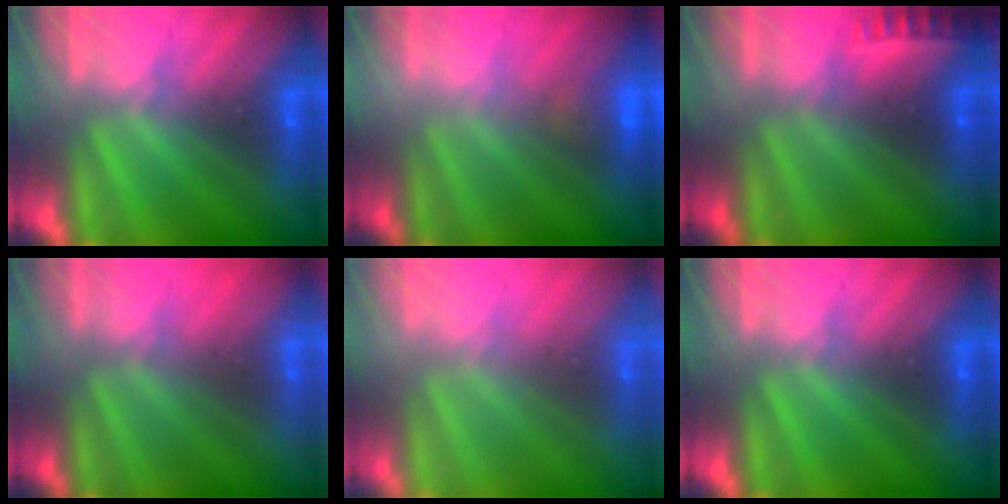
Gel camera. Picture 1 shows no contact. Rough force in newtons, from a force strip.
{"total": 2.2}
{"total": 2.3}
{"total": 2.9}
{"total": 8.3}
{"total": 0.0}